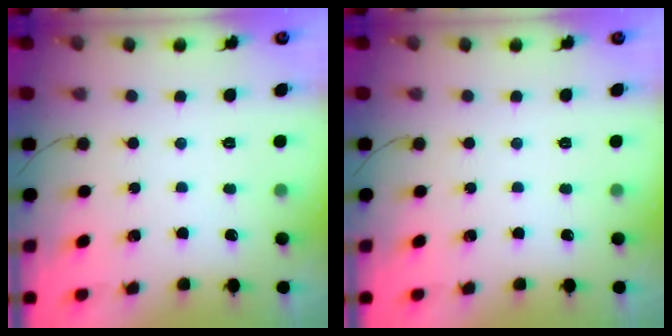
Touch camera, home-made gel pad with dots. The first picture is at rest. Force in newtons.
{"total": 0.0}